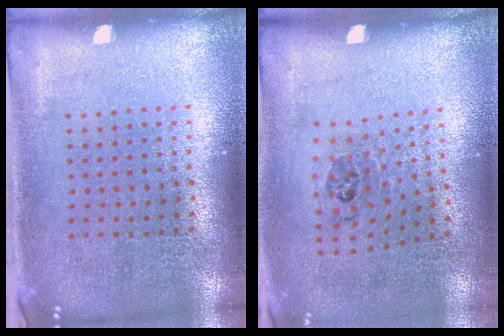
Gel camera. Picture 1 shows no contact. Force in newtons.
{"total": 1.1, "press": 0.7, "slide": 0.9}